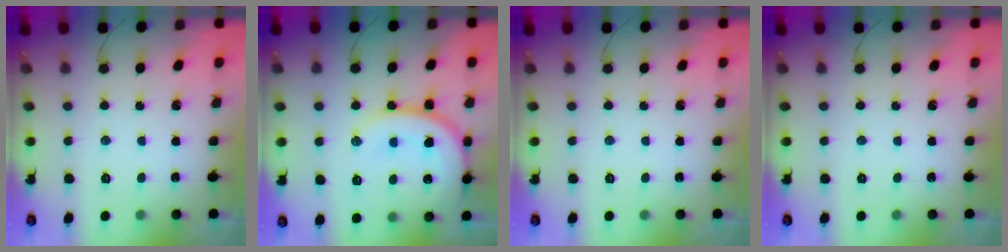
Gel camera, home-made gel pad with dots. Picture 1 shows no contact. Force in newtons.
{"total": 18.6, "press": 18.5, "slide": 1.9}
{"total": 0.0}
{"total": 0.0}